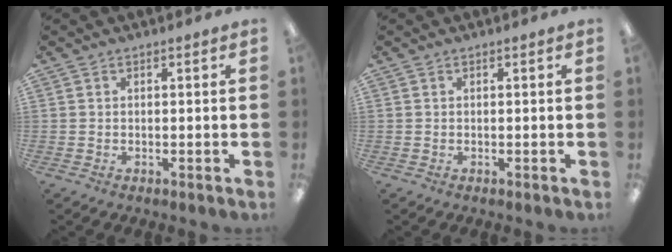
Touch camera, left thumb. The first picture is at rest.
{"total": 0.0}